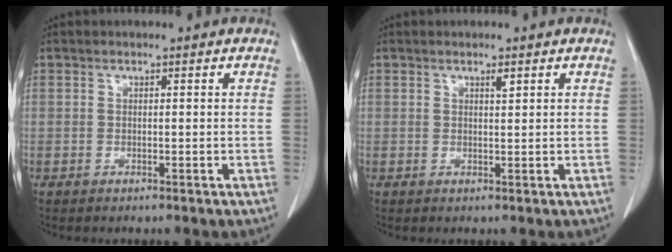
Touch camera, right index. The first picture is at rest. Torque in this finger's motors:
{"motor_torque": [0.05, -0.01, 0.00, 0.00]}